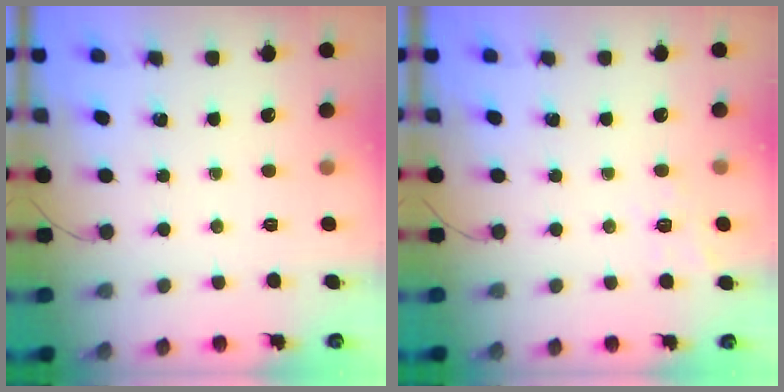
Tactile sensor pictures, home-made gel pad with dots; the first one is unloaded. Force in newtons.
{"total": 7.7, "press": 7.4, "slide": 2.1}